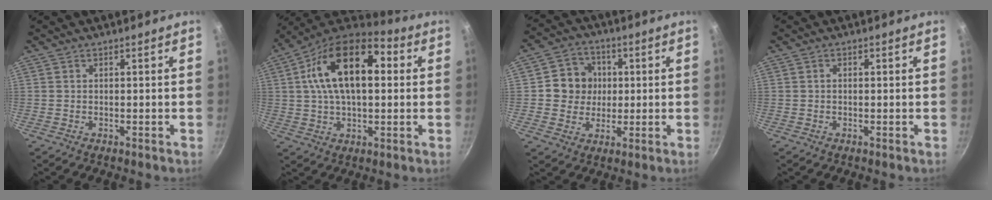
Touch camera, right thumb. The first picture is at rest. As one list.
[{"total": 19.6, "force": [3.8, 10.5, 16.1], "torque": [-0.265, 0.026, 0.052]}, {"total": 9.3, "force": [0.5, 8.6, 3.5], "torque": [-0.014, 0.010, 0.003]}, {"total": 0.6, "force": [0.0, 0.4, 0.5], "torque": [-0.008, 0.001, -0.001]}]